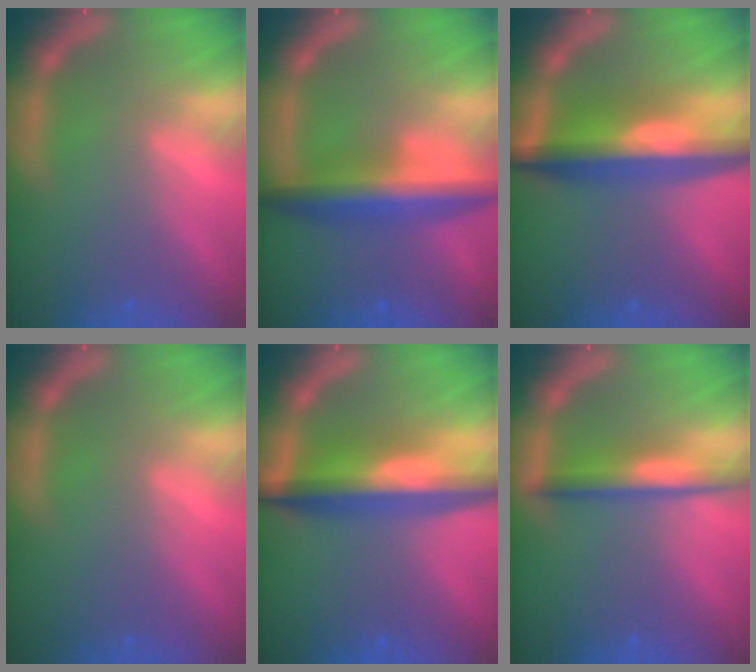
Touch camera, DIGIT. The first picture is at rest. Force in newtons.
{"total": 6.5}
{"total": 8.5}
{"total": 0.0}
{"total": 8.1}
{"total": 4.0}